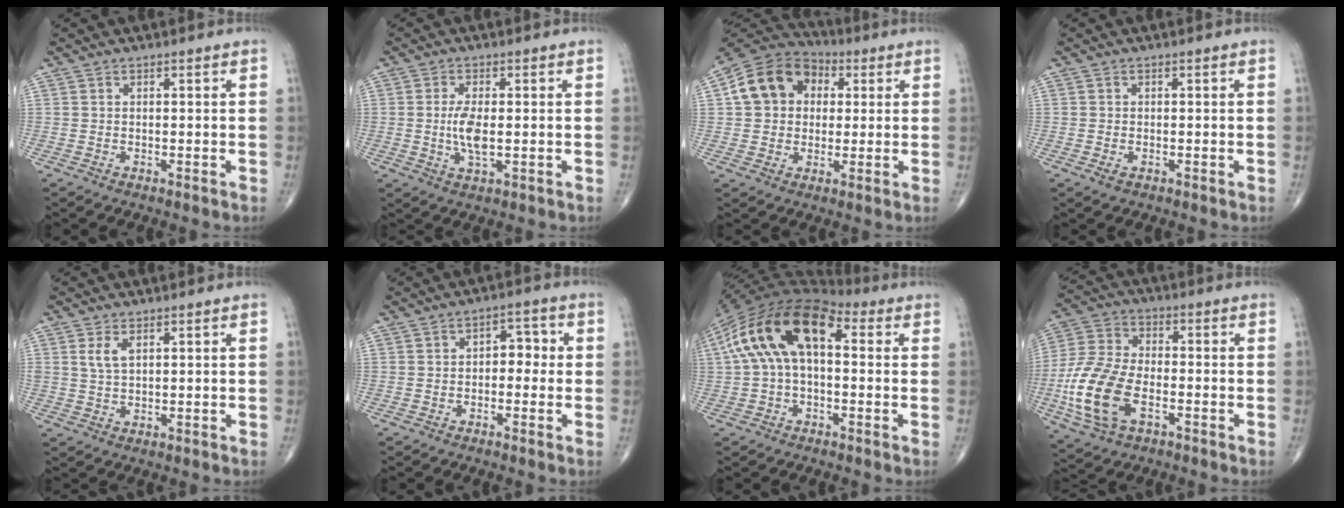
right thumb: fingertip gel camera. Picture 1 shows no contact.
{"total": 5.2, "force": [-0.2, 1.9, 4.8], "torque": [-0.104, -0.008, -0.005]}
{"total": 13.2, "force": [2.6, 10.7, 7.4], "torque": [-0.111, 0.018, 0.032]}
{"total": 1.3, "force": [-0.5, 0.8, 1.0], "torque": [-0.020, 0.000, -0.008]}
{"total": 3.1, "force": [1.3, 1.5, 2.3], "torque": [-0.047, -0.002, 0.031]}
{"total": 4.3, "force": [-0.2, 2.8, 3.3], "torque": [-0.018, 0.019, -0.014]}
{"total": 17.0, "force": [2.8, 9.2, 14.0], "torque": [-0.261, 0.047, 0.037]}
{"total": 15.5, "force": [-4.6, 8.6, 12.0], "torque": [-0.258, 0.014, -0.091]}